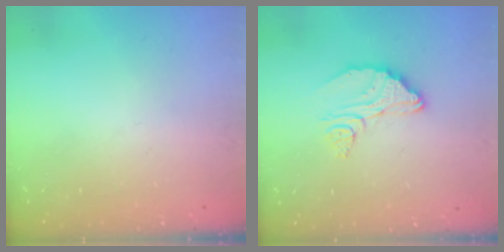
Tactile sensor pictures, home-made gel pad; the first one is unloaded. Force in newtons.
{"total": 11.4, "press": 11.4, "slide": 1.1}